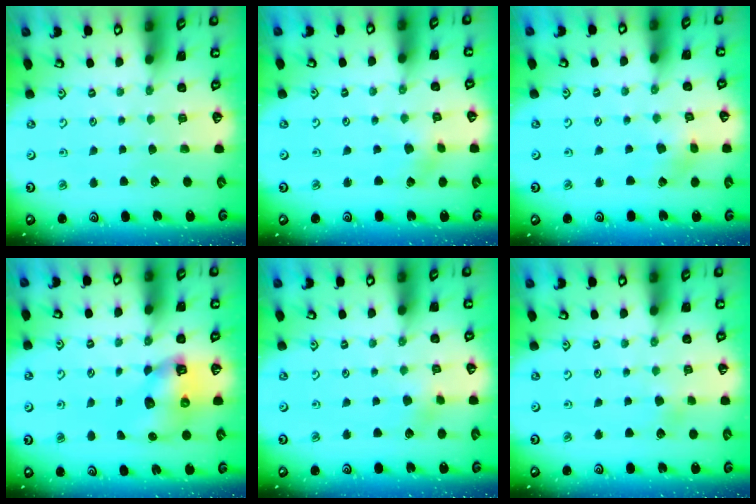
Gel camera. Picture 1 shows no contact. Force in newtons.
{"total": 1.6, "press": 1.6, "slide": 0.1}
{"total": 2.1, "press": 2.1, "slide": 0.3}
{"total": 8.0, "press": 7.9, "slide": 1.4}
{"total": 3.2, "press": 3.1, "slide": 0.3}
{"total": 2.9, "press": 2.8, "slide": 0.3}